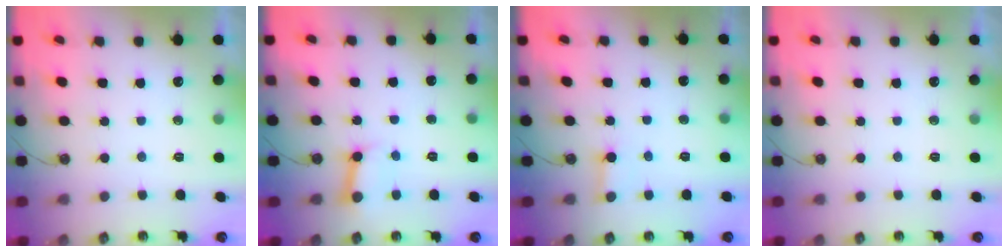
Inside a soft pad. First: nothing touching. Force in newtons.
{"total": 5.5, "press": 5.5, "slide": 0.8}
{"total": 2.1, "press": 2.1, "slide": 0.1}
{"total": 0.0}